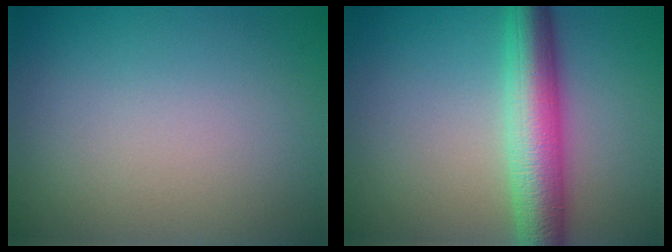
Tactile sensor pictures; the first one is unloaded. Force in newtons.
{"total": 6.6, "press": 6.6, "slide": 0.0}